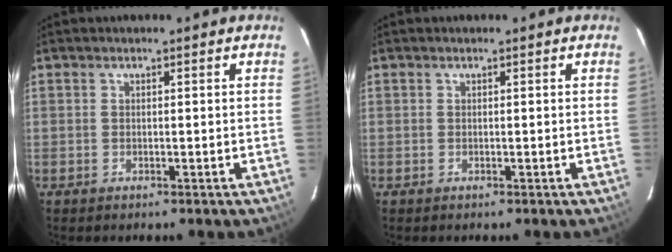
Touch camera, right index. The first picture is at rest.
{"total": 0.0}